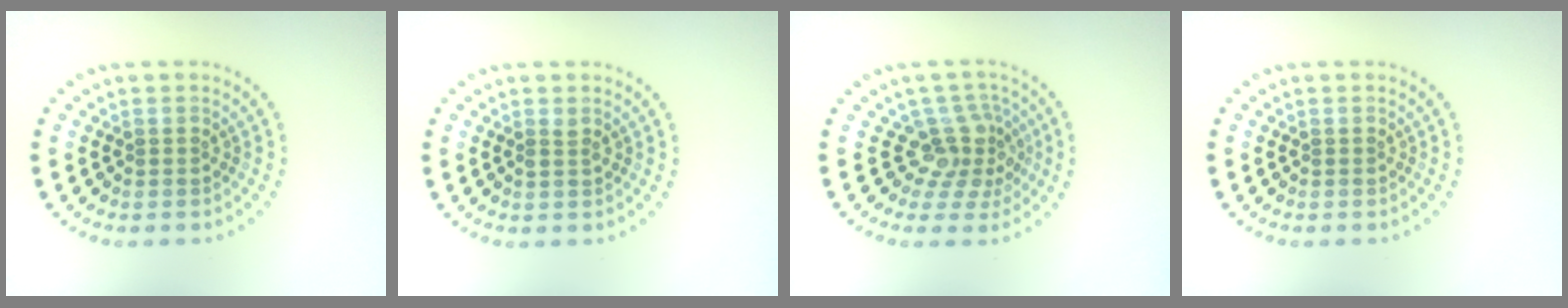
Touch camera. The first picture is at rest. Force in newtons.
{"total": 0.5, "press": 0.5, "slide": 0.2}
{"total": 3.6, "press": 2.5, "slide": 2.6}
{"total": 0.0}